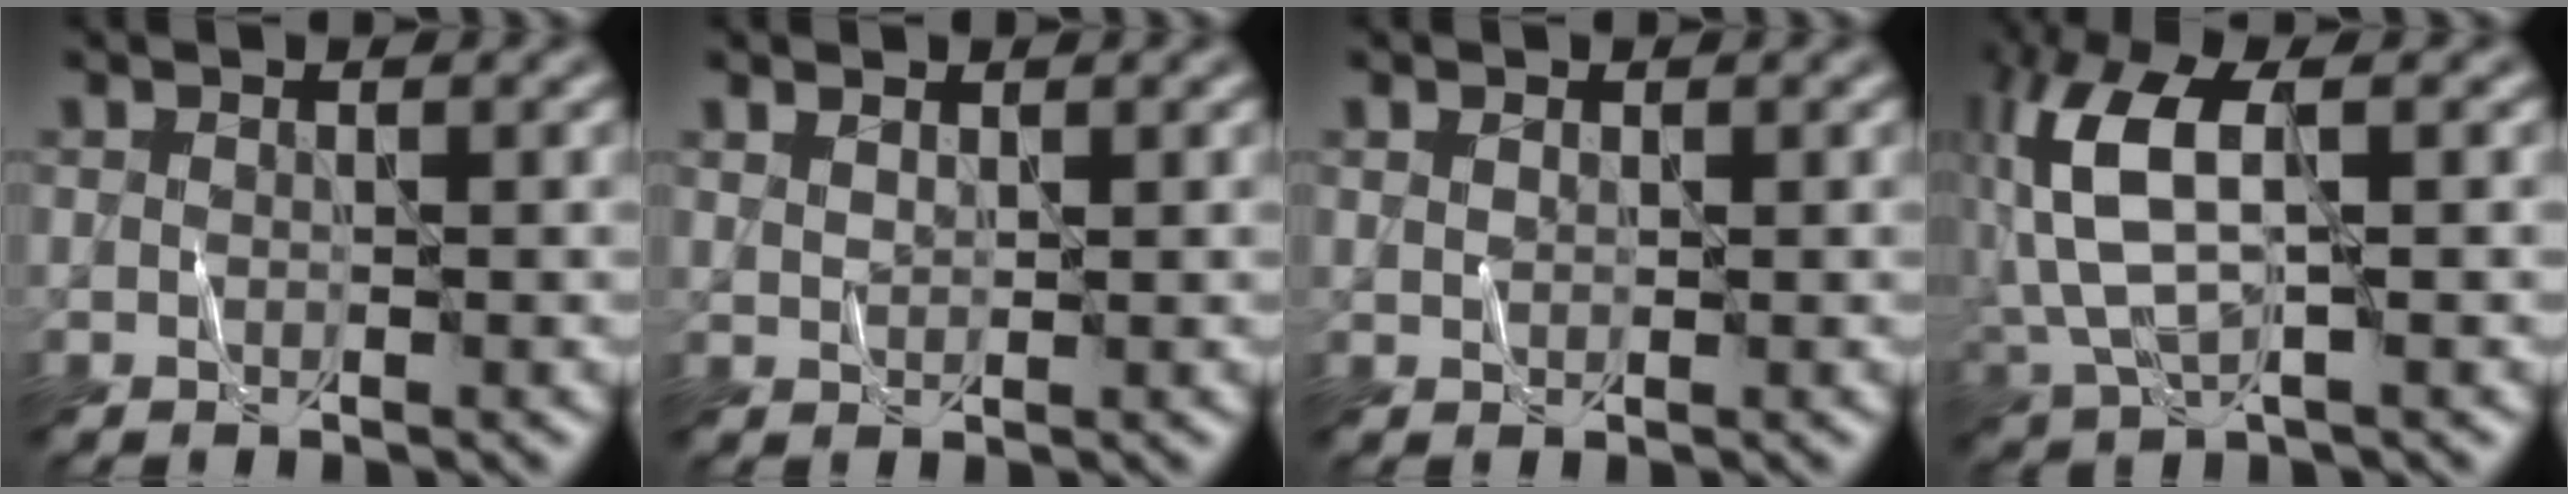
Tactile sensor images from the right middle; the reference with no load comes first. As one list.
[{"total": 1.0, "force": [0.8, 0.3, 0.4], "torque": [-0.012, 0.000, 0.019]}, {"total": 0.6, "force": [0.4, 0.4, 0.3], "torque": [-0.009, 0.002, 0.010]}, {"total": 7.6, "force": [0.8, 3.2, 6.8], "torque": [-0.164, 0.015, 0.012]}]